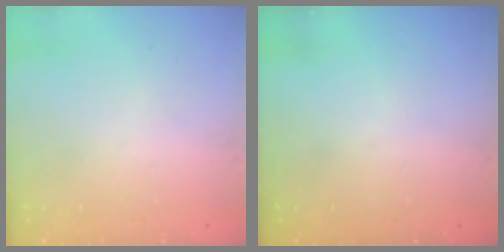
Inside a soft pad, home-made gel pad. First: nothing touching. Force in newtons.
{"total": 0.0}